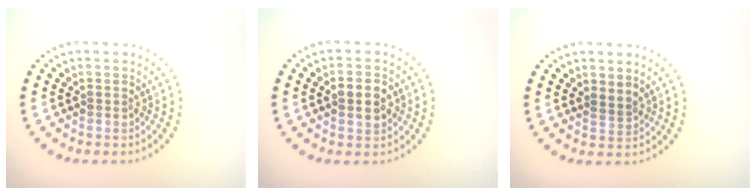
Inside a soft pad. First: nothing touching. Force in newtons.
{"total": 2.9, "press": 2.9, "slide": 0.0}
{"total": 0.9, "press": 0.6, "slide": 0.6}